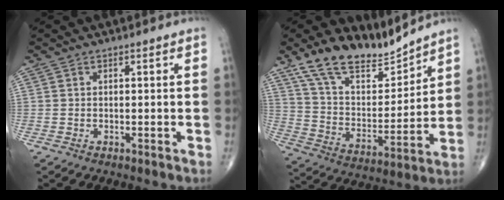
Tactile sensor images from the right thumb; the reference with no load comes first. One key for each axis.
{"total": 16.1, "fx": 13.2, "fy": 5.6, "fz": 7.2, "tx": -0.097, "ty": -0.072, "tz": 0.248}